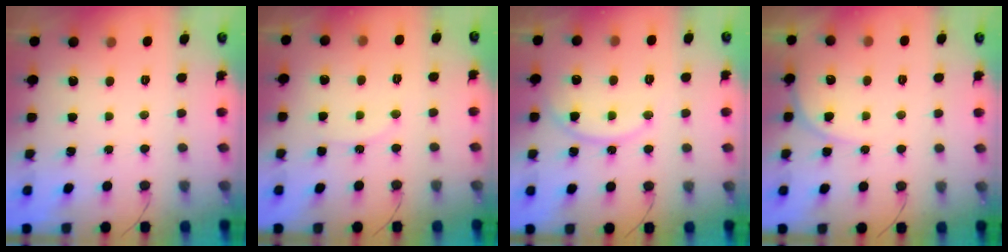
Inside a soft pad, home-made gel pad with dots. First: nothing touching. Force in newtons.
{"total": 6.7, "press": 6.3, "slide": 2.3}
{"total": 12.1, "press": 12.1, "slide": 0.8}
{"total": 5.8, "press": 5.8, "slide": 0.4}